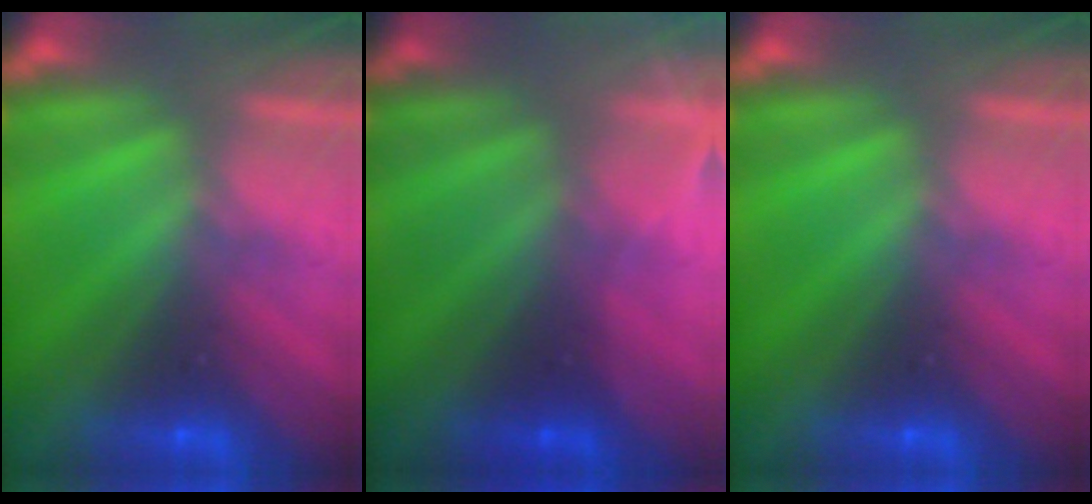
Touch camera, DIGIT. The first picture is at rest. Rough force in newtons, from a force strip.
{"total": 2.9}
{"total": 0.0}